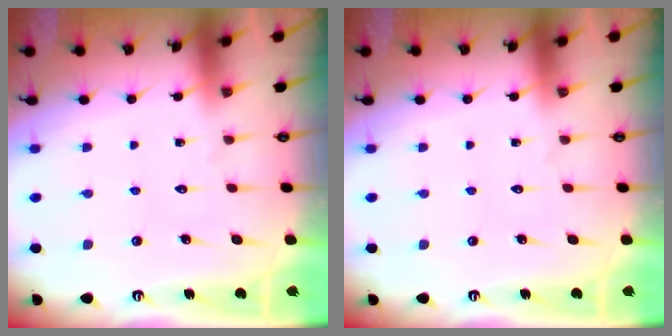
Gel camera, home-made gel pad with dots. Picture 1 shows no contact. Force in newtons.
{"total": 0.0}